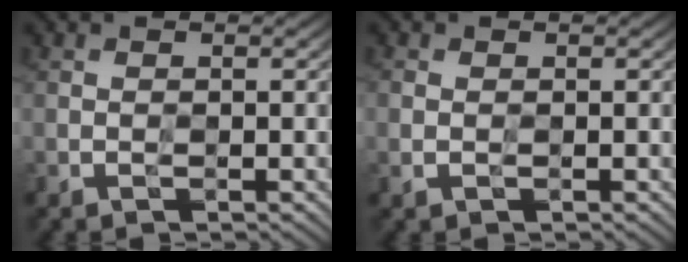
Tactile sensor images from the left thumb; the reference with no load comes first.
{"total": 1.2, "force": [-0.2, 1.0, 0.8], "torque": [-0.024, -0.002, -0.005]}